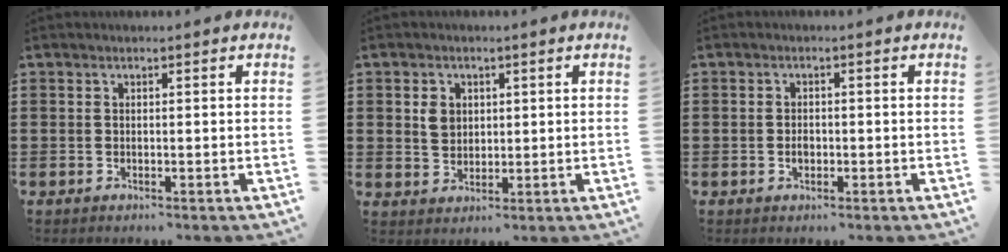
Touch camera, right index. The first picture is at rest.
{"total": 3.2, "force": [0.9, 2.6, 1.7], "torque": [-0.041, 0.010, 0.015]}
{"total": 1.5, "force": [-0.4, 0.9, 1.1], "torque": [-0.022, 0.003, -0.008]}